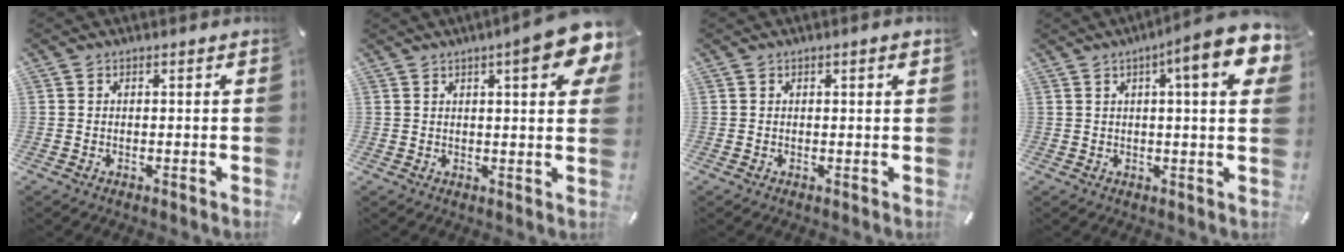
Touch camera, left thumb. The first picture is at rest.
{"total": 11.1, "force": [5.6, 2.5, 9.3], "torque": [-0.124, -0.027, 0.089]}
{"total": 1.3, "force": [0.5, 0.2, 1.1], "torque": [-0.022, 0.002, 0.007]}
{"total": 12.5, "force": [5.2, 2.1, 11.2], "torque": [-0.156, -0.024, 0.076]}